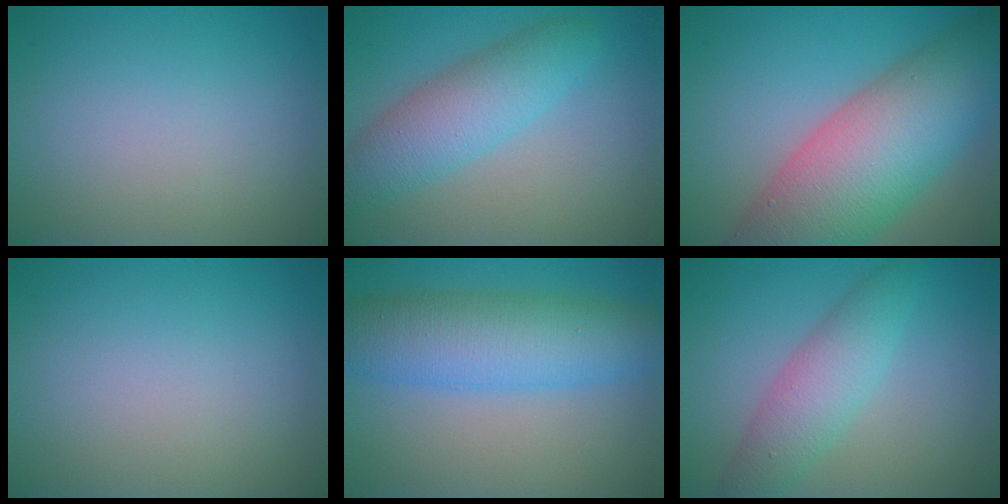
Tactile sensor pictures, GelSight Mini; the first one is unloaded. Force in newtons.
{"total": 5.6, "press": 5.6, "slide": 0.3}
{"total": 13.1, "press": 13.1, "slide": 0.6}
{"total": 0.0}
{"total": 7.7, "press": 7.7, "slide": 0.1}
{"total": 4.5, "press": 4.5, "slide": 0.0}